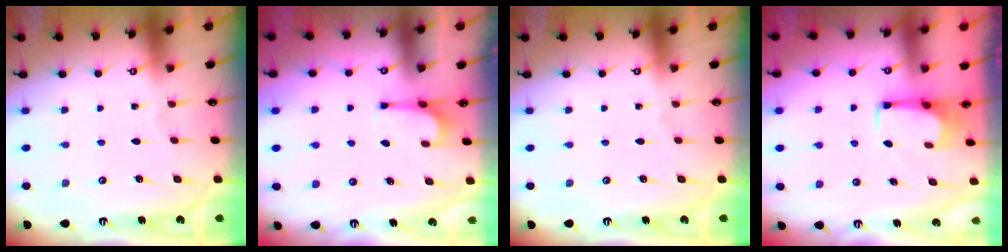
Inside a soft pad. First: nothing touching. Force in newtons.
{"total": 2.7, "press": 2.6, "slide": 0.5}
{"total": 0.0}
{"total": 2.3, "press": 2.3, "slide": 0.4}